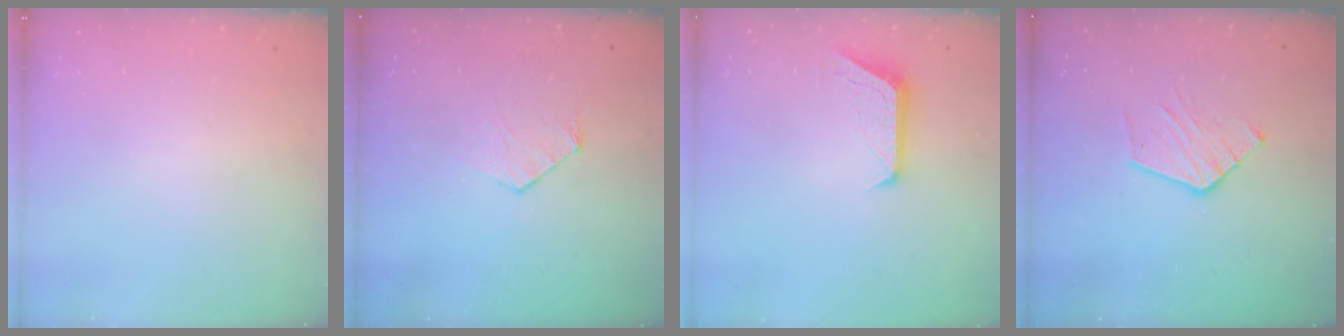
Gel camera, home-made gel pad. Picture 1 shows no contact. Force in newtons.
{"total": 6.1, "press": 6.1, "slide": 0.6}
{"total": 8.3, "press": 8.3, "slide": 0.7}
{"total": 9.8, "press": 9.7, "slide": 0.8}